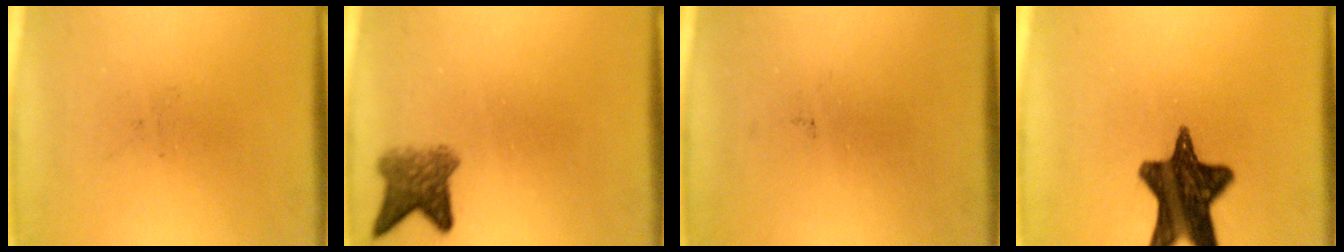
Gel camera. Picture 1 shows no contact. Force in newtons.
{"total": 4.5}
{"total": 0.0}
{"total": 14.3}